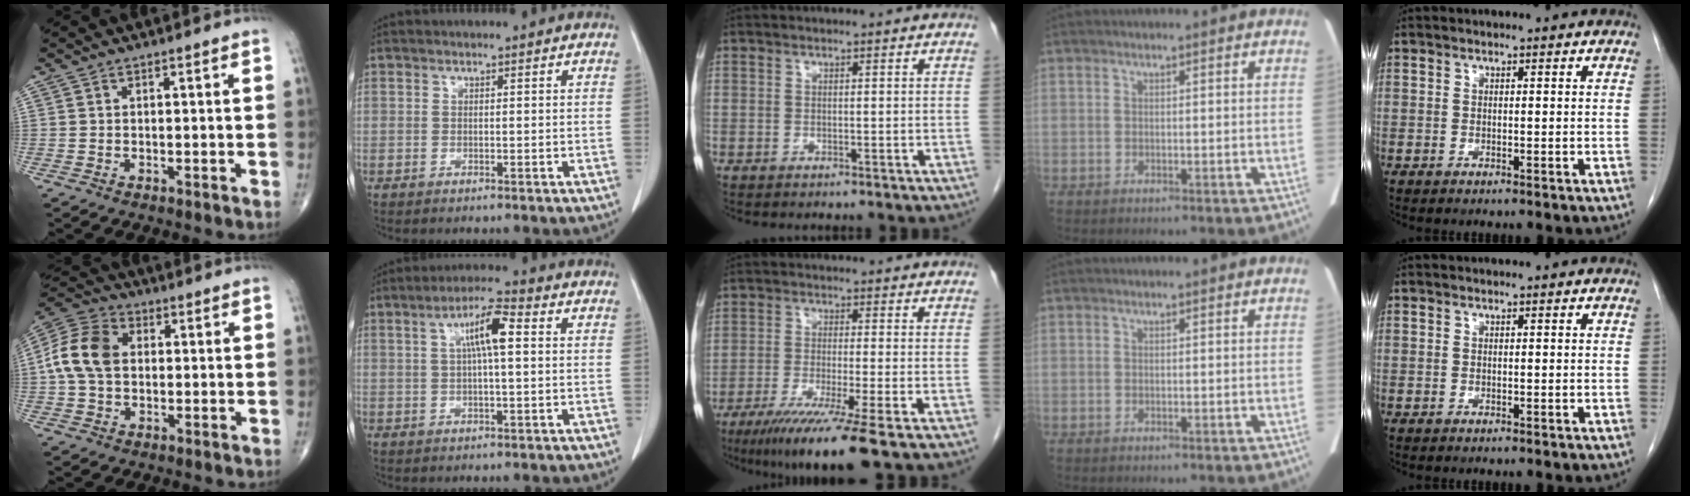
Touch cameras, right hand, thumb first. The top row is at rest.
{"thumb": {"total": 11.1, "force": [0.8, 8.0, 7.7], "torque": [-0.149, 0.026, 0.006]}, "index": {"total": 6.9, "force": [1.5, 0.9, 6.6], "torque": [-0.117, 0.017, 0.024]}, "middle": {"total": 10.1, "force": [-6.8, -1.5, 7.3], "torque": [-0.118, -0.034, -0.112]}}